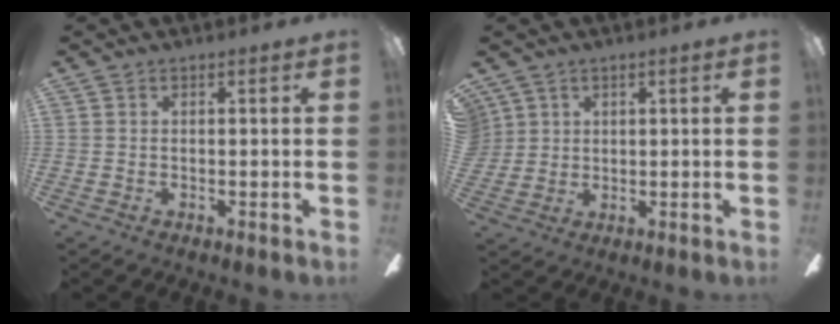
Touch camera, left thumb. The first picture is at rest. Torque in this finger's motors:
{"motor_torque": [2.94, 2.07, 1.47, -1.30, 0.76]}